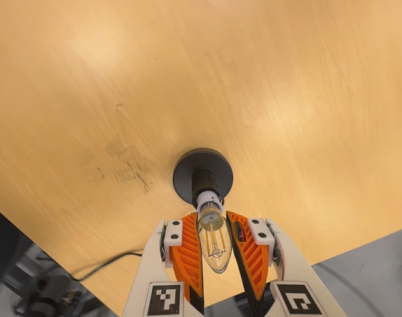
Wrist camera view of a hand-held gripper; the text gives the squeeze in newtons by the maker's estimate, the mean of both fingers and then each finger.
{"total": 13.1, "left": 12.9, "right": 13.3}